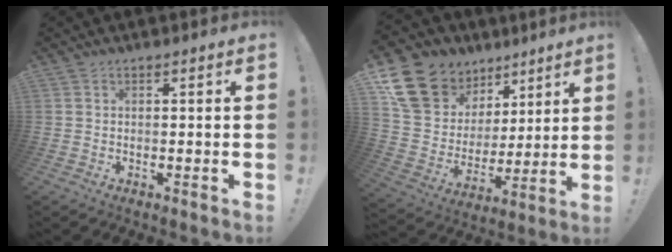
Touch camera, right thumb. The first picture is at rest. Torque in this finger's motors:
{"motor_torque": [1.50, 1.96, -0.02, -0.03, 0.00]}